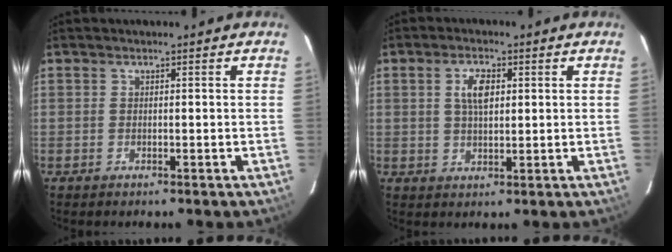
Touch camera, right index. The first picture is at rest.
{"total": 4.7, "force": [1.3, 2.3, 3.9], "torque": [-0.072, 0.008, 0.027]}